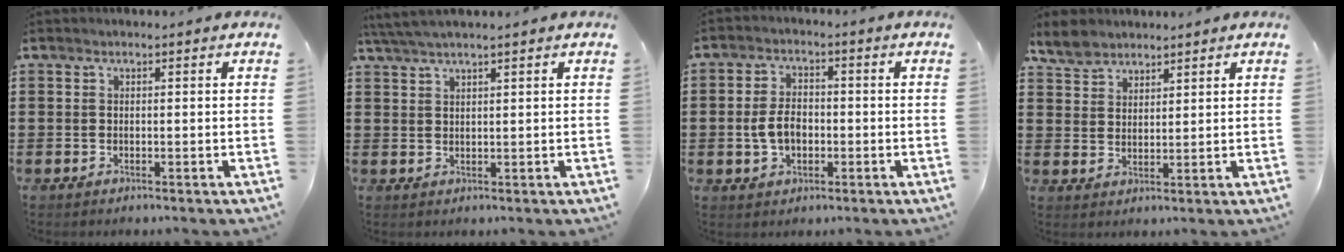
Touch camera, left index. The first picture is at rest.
{"total": 2.7, "force": [2.2, -0.1, 1.5], "torque": [-0.034, 0.002, 0.042]}
{"total": 4.9, "force": [-0.8, 3.0, 3.8], "torque": [-0.092, -0.001, -0.021]}
{"total": 4.2, "force": [3.6, 2.0, 0.9], "torque": [-0.033, 0.001, 0.068]}